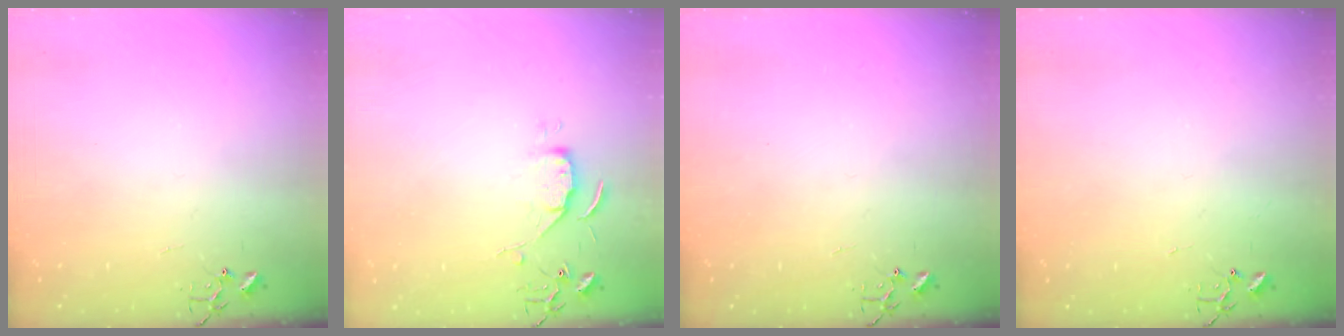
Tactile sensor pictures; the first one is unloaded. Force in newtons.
{"total": 5.1, "press": 5.1, "slide": 0.6}
{"total": 0.0}
{"total": 1.5, "press": 1.5, "slide": 0.3}